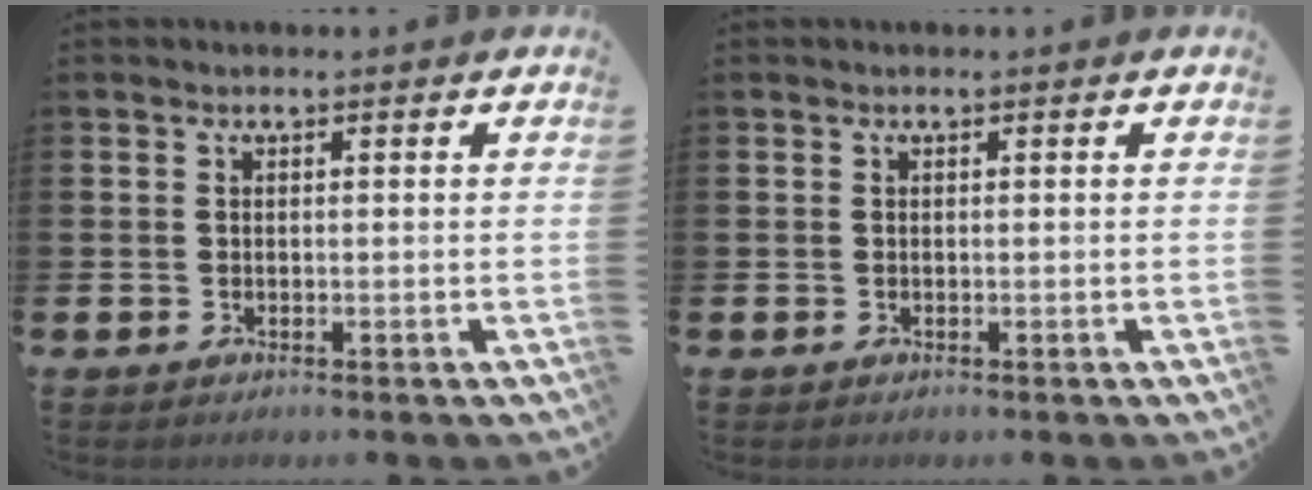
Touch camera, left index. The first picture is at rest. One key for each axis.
{"total": 0.0}